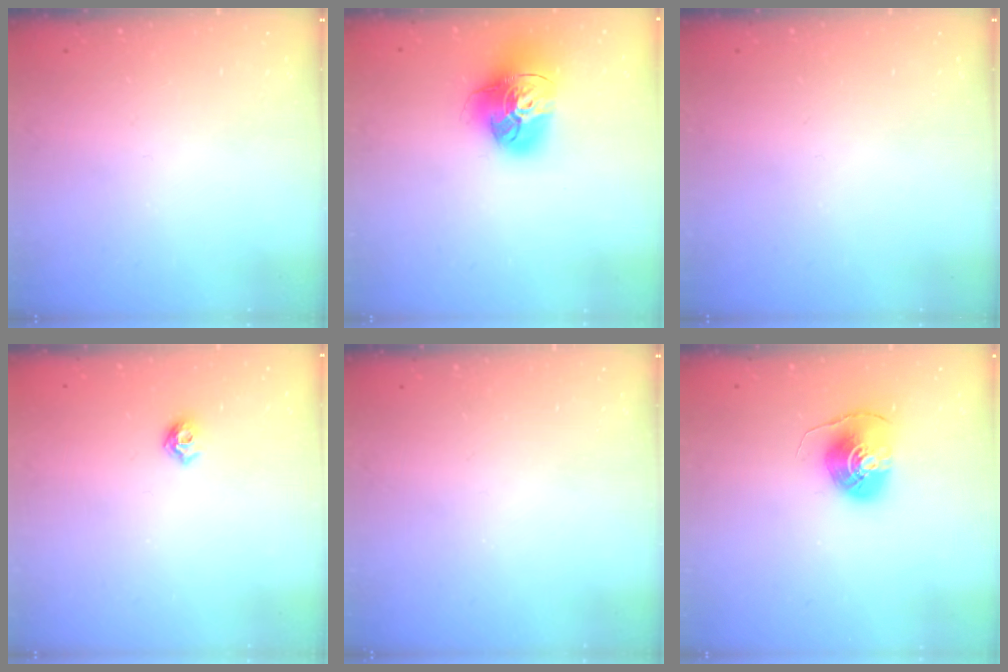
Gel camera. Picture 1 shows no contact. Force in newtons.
{"total": 18.3, "press": 18.2, "slide": 2.1}
{"total": 0.0}
{"total": 5.9, "press": 5.8, "slide": 1.0}
{"total": 0.0}
{"total": 8.8, "press": 8.7, "slide": 0.7}